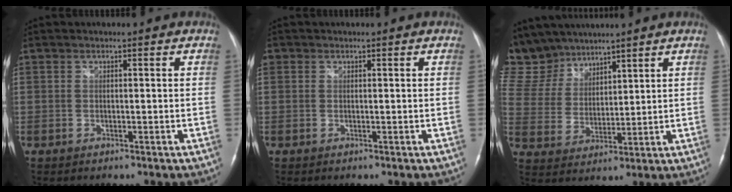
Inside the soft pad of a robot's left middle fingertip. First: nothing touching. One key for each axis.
{"total": 0.9, "fx": 0.3, "fy": 0.8, "fz": 0.2, "tx": 0.001, "ty": 0.007, "tz": 0.005}
{"total": 13.2, "fx": 11.4, "fy": 6.3, "fz": 2.3, "tx": -0.075, "ty": 0.028, "tz": 0.238}